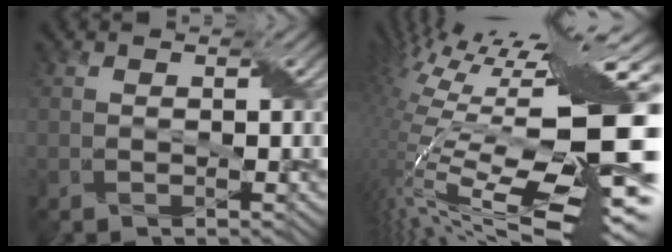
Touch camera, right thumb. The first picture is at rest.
{"total": 16.9, "force": [0.8, 4.9, 16.1], "torque": [-0.288, 0.002, 0.028]}